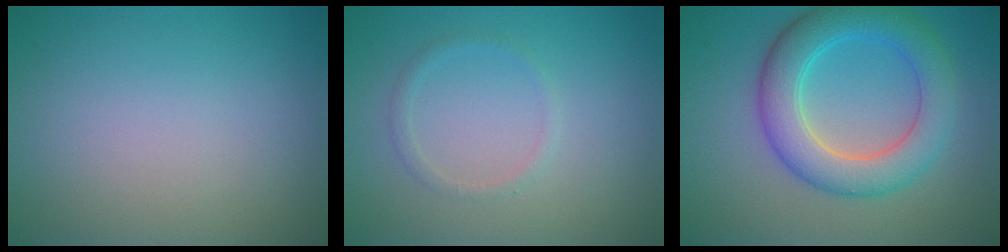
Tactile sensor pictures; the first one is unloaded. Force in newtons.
{"total": 1.0, "press": 1.0, "slide": 0.1}
{"total": 6.4, "press": 6.4, "slide": 0.0}